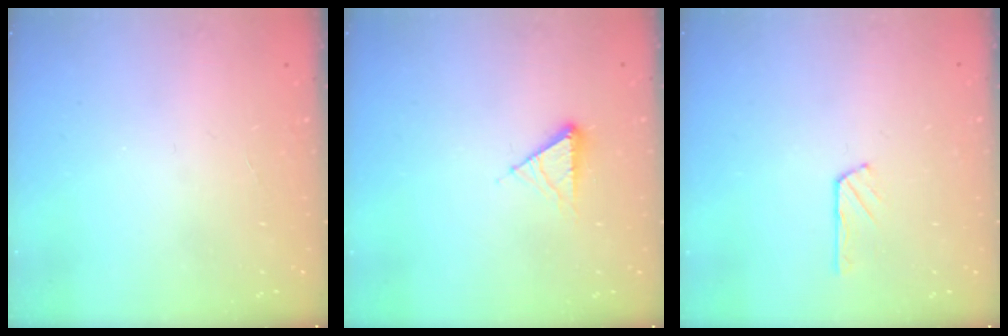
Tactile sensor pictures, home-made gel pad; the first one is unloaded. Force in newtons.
{"total": 5.9, "press": 5.8, "slide": 0.9}
{"total": 3.5, "press": 3.5, "slide": 0.4}